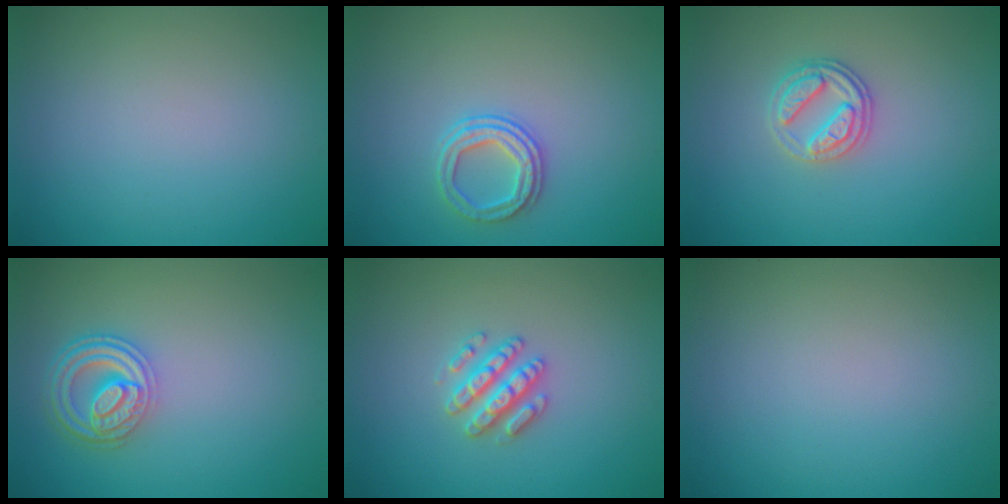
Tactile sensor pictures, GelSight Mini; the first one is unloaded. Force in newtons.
{"total": 2.5, "press": 2.3, "slide": 1.0}
{"total": 2.7, "press": 2.6, "slide": 0.8}
{"total": 4.5, "press": 3.5, "slide": 2.7}
{"total": 2.9, "press": 2.8, "slide": 0.5}
{"total": 0.0}